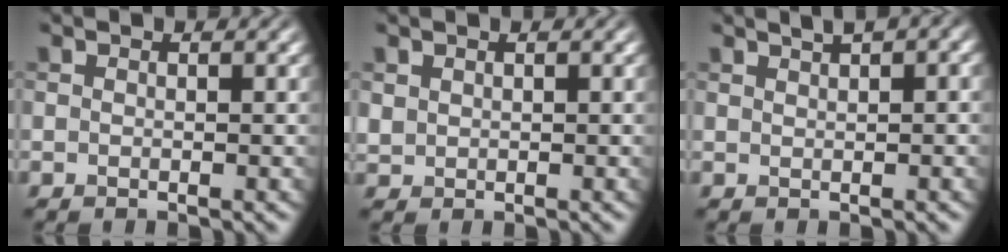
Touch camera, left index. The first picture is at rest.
{"total": 0.9, "force": [0.6, 0.7, 0.1], "torque": [-0.003, -0.002, 0.015]}
{"total": 4.2, "force": [2.4, 1.5, 3.1], "torque": [-0.035, 0.022, 0.023]}